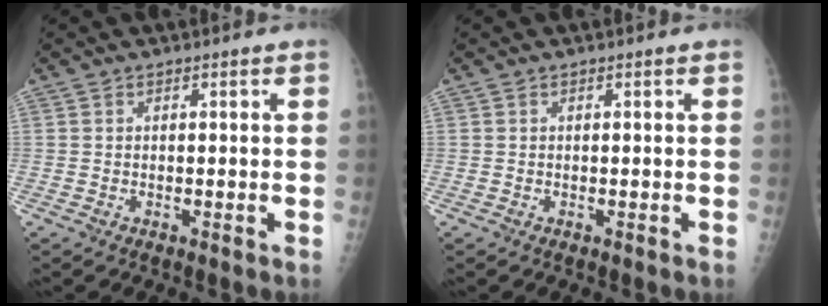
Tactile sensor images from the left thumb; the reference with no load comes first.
{"total": 0.0}